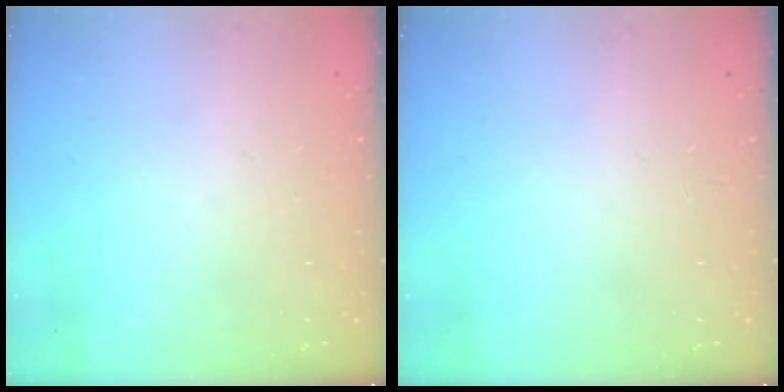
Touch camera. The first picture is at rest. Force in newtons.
{"total": 0.0}